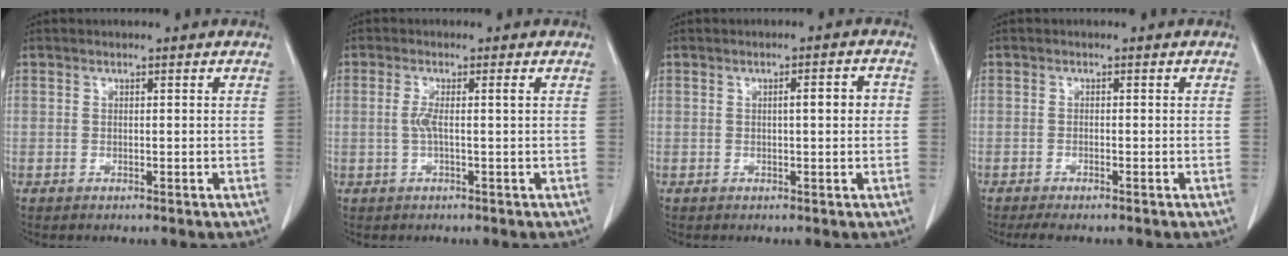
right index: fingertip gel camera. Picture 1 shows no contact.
{"total": 2.4, "force": [-0.1, -0.1, 2.3], "torque": [-0.051, 0.003, -0.002]}
{"total": 3.1, "force": [0.2, 0.5, 3.0], "torque": [-0.045, 0.007, 0.002]}
{"total": 3.2, "force": [-2.5, 0.5, 1.8], "torque": [-0.025, -0.007, -0.034]}